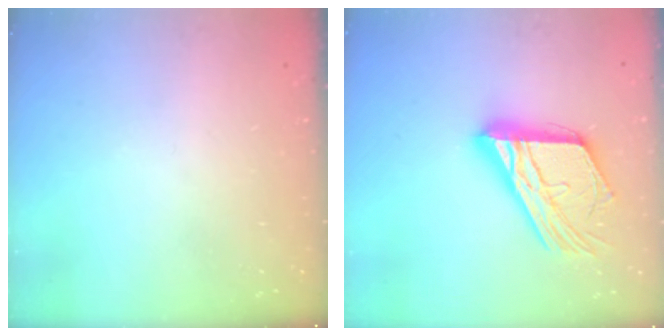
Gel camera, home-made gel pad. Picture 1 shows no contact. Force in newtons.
{"total": 21.6, "press": 21.5, "slide": 1.9}